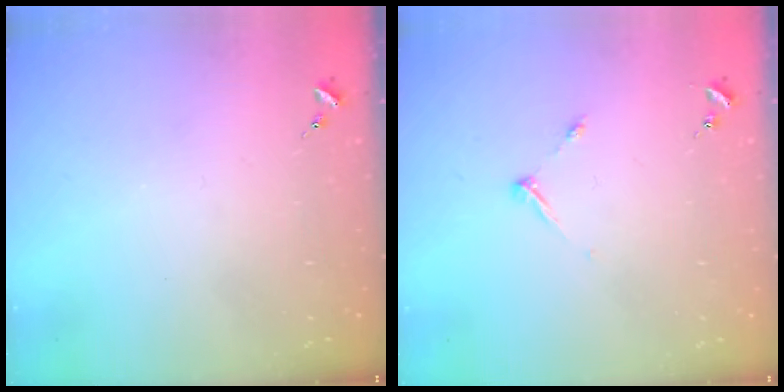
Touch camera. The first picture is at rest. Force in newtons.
{"total": 4.8, "press": 4.8, "slide": 0.6}